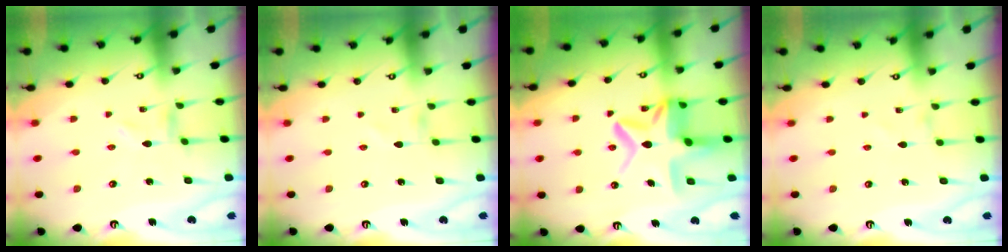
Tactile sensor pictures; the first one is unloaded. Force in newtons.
{"total": 0.5, "press": 0.5, "slide": 0.1}
{"total": 14.7, "press": 14.6, "slide": 1.5}
{"total": 1.4, "press": 1.4, "slide": 0.0}